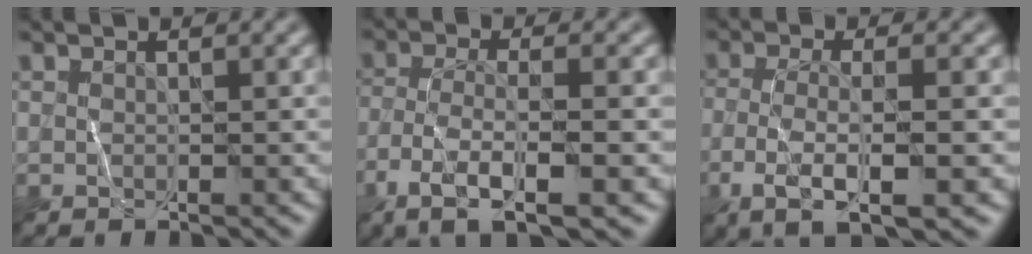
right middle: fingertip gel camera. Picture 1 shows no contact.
{"total": 6.2, "force": [-3.4, 1.4, 5.0], "torque": [-0.096, 0.005, -0.064]}
{"total": 5.5, "force": [-1.8, 1.3, 5.0], "torque": [-0.094, -0.003, -0.038]}